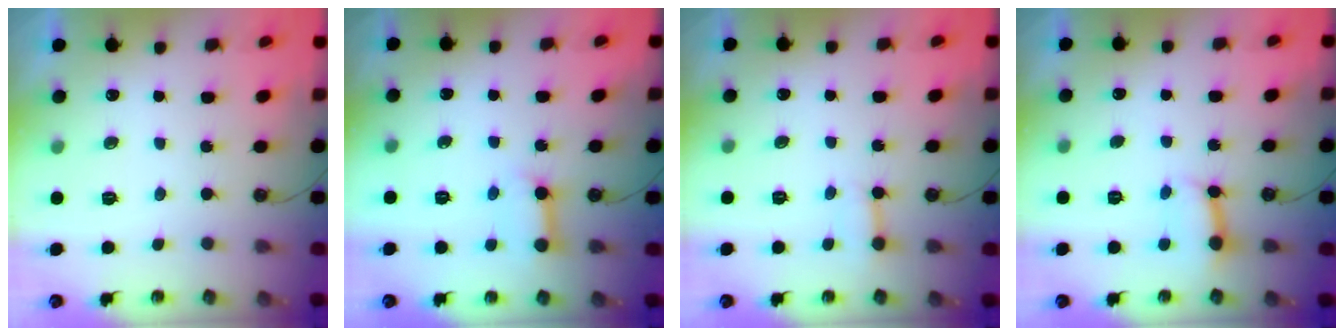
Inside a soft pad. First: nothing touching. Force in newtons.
{"total": 7.0, "press": 7.0, "slide": 0.8}
{"total": 3.1, "press": 3.0, "slide": 0.3}
{"total": 8.0, "press": 8.0, "slide": 0.7}